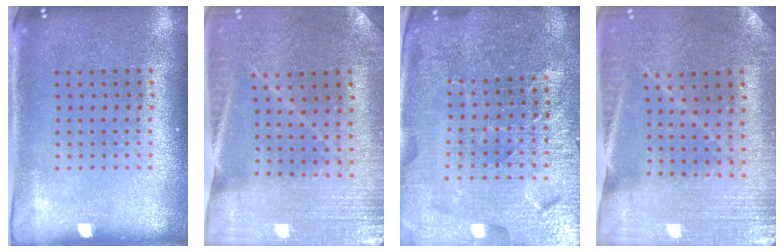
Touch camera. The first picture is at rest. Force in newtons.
{"total": 1.2, "press": 1.2, "slide": 0.1}
{"total": 5.6, "press": 5.1, "slide": 2.4}
{"total": 1.2, "press": 1.2, "slide": 0.1}